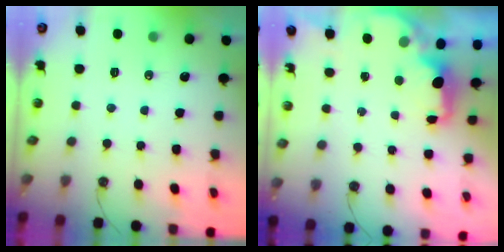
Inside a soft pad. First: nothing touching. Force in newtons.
{"total": 2.4, "press": 2.3, "slide": 0.8}